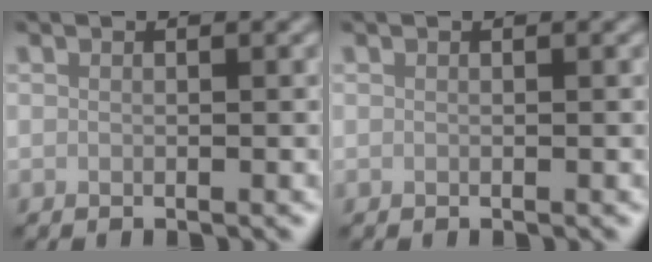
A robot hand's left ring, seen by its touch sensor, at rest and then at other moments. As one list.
[{"total": 0.0}]